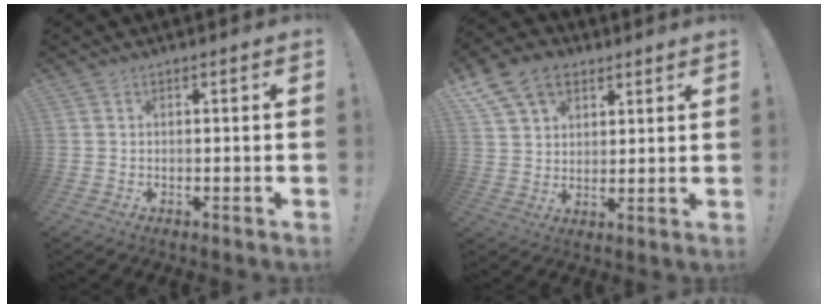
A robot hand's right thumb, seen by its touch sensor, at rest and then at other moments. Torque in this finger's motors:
{"motor_torque": [0.80, 0.96, 0.91, 0.68, 0.08]}